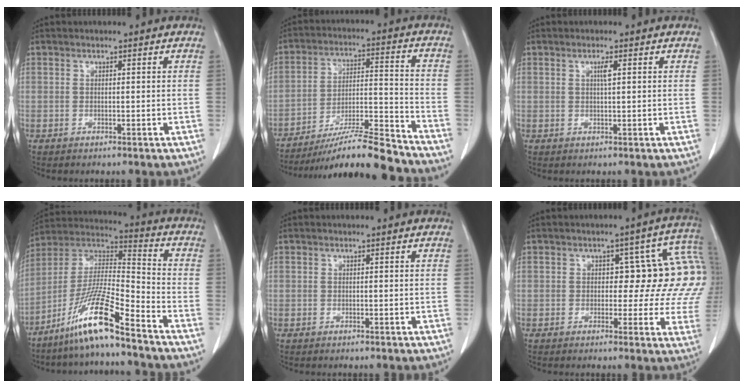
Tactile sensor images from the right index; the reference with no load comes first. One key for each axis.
{"total": 15.8, "fx": -14.0, "fy": 0.8, "fz": 7.3, "tx": -0.127, "ty": 0.007, "tz": -0.234}
{"total": 1.4, "fx": 0.5, "fy": 0.0, "fz": 1.4, "tx": -0.026, "ty": 0.001, "tz": 0.008}
{"total": 13.7, "fx": -9.4, "fy": 0.0, "fz": 10.0, "tx": -0.204, "ty": -0.010, "tz": -0.180}
{"total": 0.0}
{"total": 11.0, "fx": 1.6, "fy": 5.3, "fz": 9.4, "tx": -0.095, "ty": 0.033, "tz": 0.014}